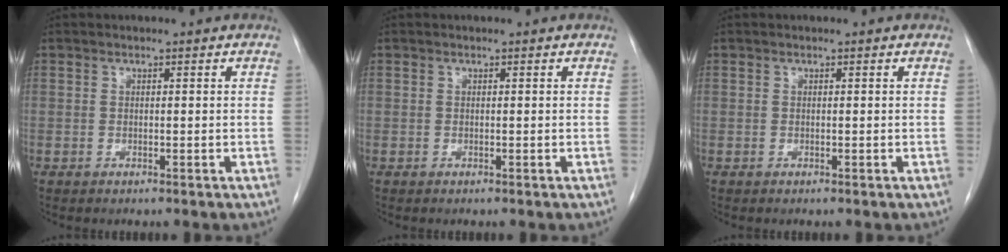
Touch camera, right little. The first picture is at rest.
{"total": 0.0}
{"total": 0.0}